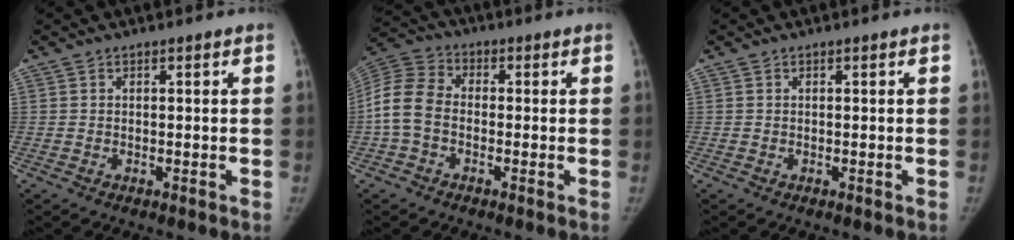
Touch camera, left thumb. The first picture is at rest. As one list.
[{"total": 8.7, "force": [-1.6, 6.2, 5.9], "torque": [-0.118, 0.022, -0.049]}, {"total": 0.0}]